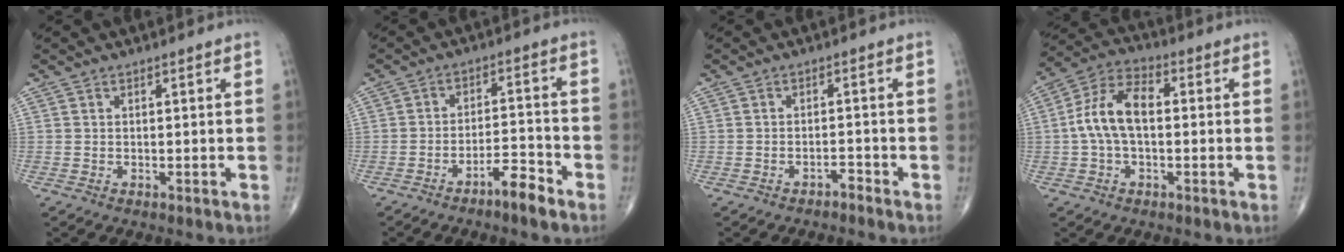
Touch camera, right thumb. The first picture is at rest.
{"total": 6.9, "force": [-4.5, 1.4, 5.1], "torque": [-0.085, 0.033, -0.074]}
{"total": 1.5, "force": [-1.4, 0.5, 0.4], "torque": [-0.002, 0.009, -0.022]}
{"total": 10.4, "force": [0.0, 5.8, 8.6], "torque": [-0.173, 0.034, -0.006]}